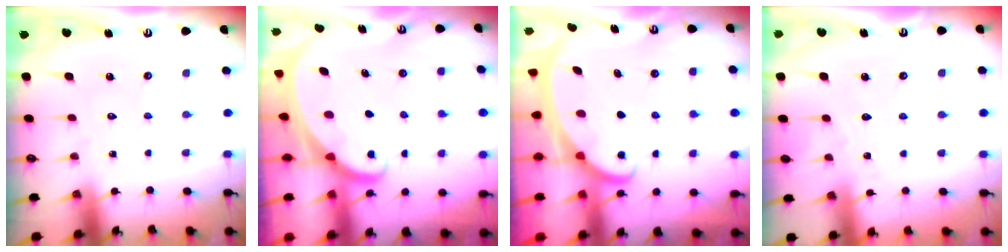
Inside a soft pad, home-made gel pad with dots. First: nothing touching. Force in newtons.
{"total": 3.1, "press": 3.1, "slide": 0.3}
{"total": 2.1, "press": 2.0, "slide": 0.4}
{"total": 2.7, "press": 2.7, "slide": 0.4}